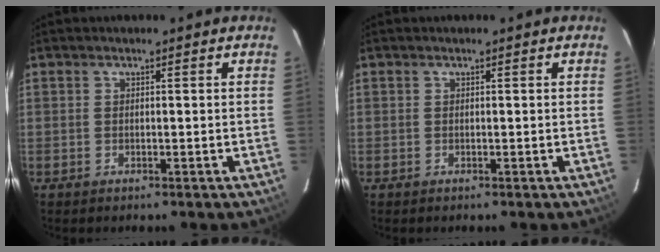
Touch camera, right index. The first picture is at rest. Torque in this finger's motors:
{"motor_torque": [0.00, 0.00, 0.00, 0.00]}